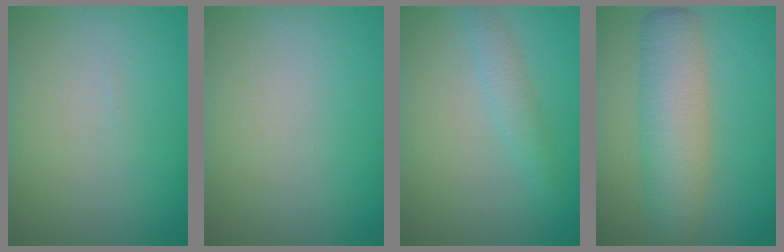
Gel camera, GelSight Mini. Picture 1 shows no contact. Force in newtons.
{"total": 0.0}
{"total": 2.0, "press": 2.0, "slide": 0.1}
{"total": 6.1, "press": 6.1, "slide": 0.3}